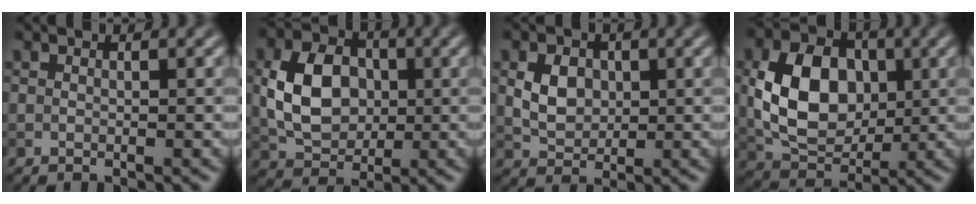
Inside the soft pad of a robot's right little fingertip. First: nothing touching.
{"total": 6.4, "force": [0.2, 4.8, 4.2], "torque": [-0.084, 0.003, 0.003]}
{"total": 3.1, "force": [0.5, 2.4, 1.8], "torque": [-0.039, -0.001, 0.007]}
{"total": 8.1, "force": [0.5, 5.8, 5.6], "torque": [-0.110, 0.001, 0.010]}